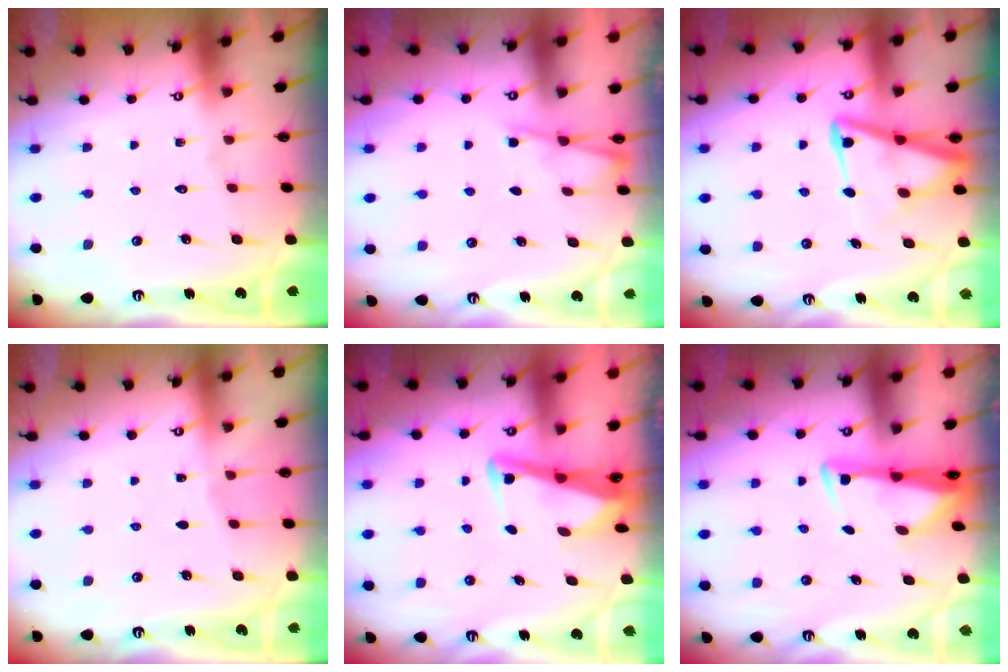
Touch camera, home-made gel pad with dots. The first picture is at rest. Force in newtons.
{"total": 4.0, "press": 4.0, "slide": 0.4}
{"total": 8.6, "press": 8.5, "slide": 1.1}
{"total": 1.5, "press": 1.4, "slide": 0.2}
{"total": 3.6, "press": 3.5, "slide": 0.8}
{"total": 3.0, "press": 2.9, "slide": 0.9}